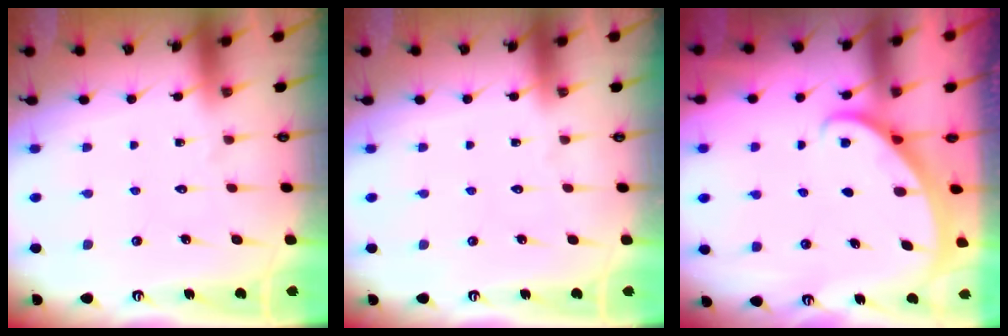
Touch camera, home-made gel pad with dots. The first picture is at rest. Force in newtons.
{"total": 0.0}
{"total": 1.4, "press": 1.4, "slide": 0.1}